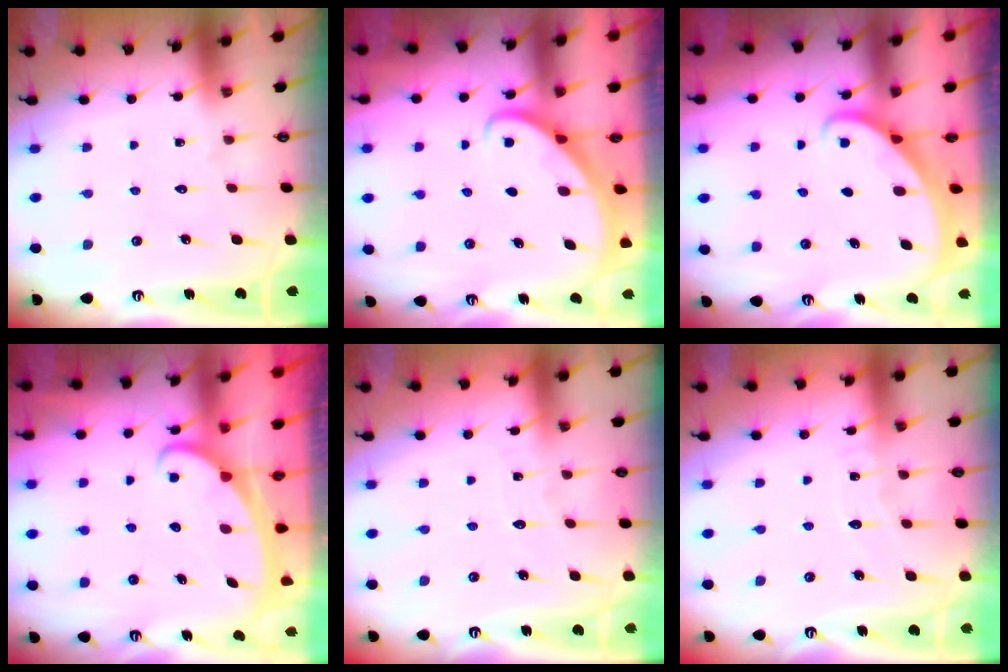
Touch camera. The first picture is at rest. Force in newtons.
{"total": 2.8, "press": 2.8, "slide": 0.2}
{"total": 1.6, "press": 1.6, "slide": 0.1}
{"total": 2.2, "press": 2.2, "slide": 0.4}
{"total": 2.6, "press": 2.6, "slide": 0.2}
{"total": 4.6, "press": 4.6, "slide": 0.4}